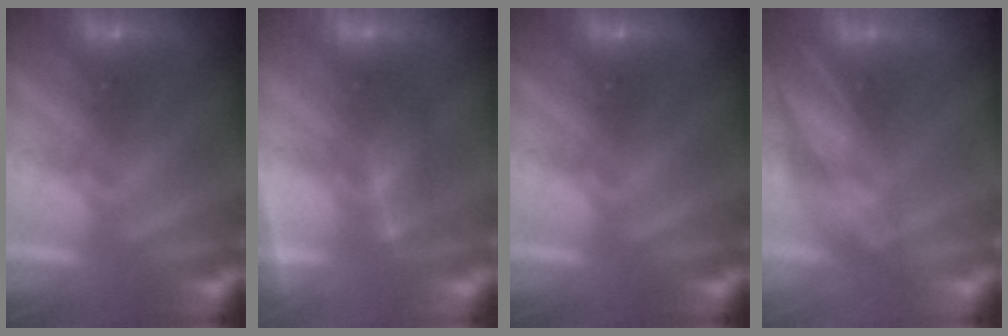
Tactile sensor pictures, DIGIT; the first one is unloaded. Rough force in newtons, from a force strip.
{"total": 3.8}
{"total": 0.0}
{"total": 4.0}